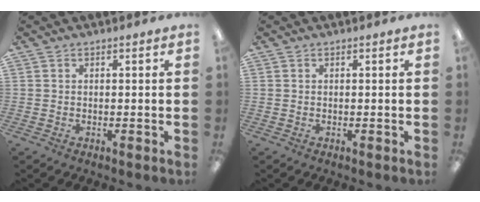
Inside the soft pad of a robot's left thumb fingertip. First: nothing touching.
{"total": 0.0}